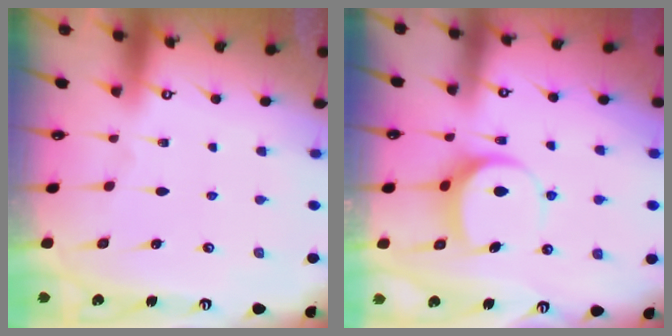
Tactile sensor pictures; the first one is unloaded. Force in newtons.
{"total": 6.9, "press": 6.9, "slide": 0.3}